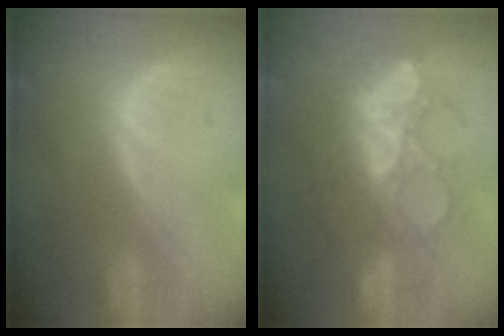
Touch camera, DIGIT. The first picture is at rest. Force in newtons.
{"total": 8.8, "press": 8.7, "slide": 1.5}